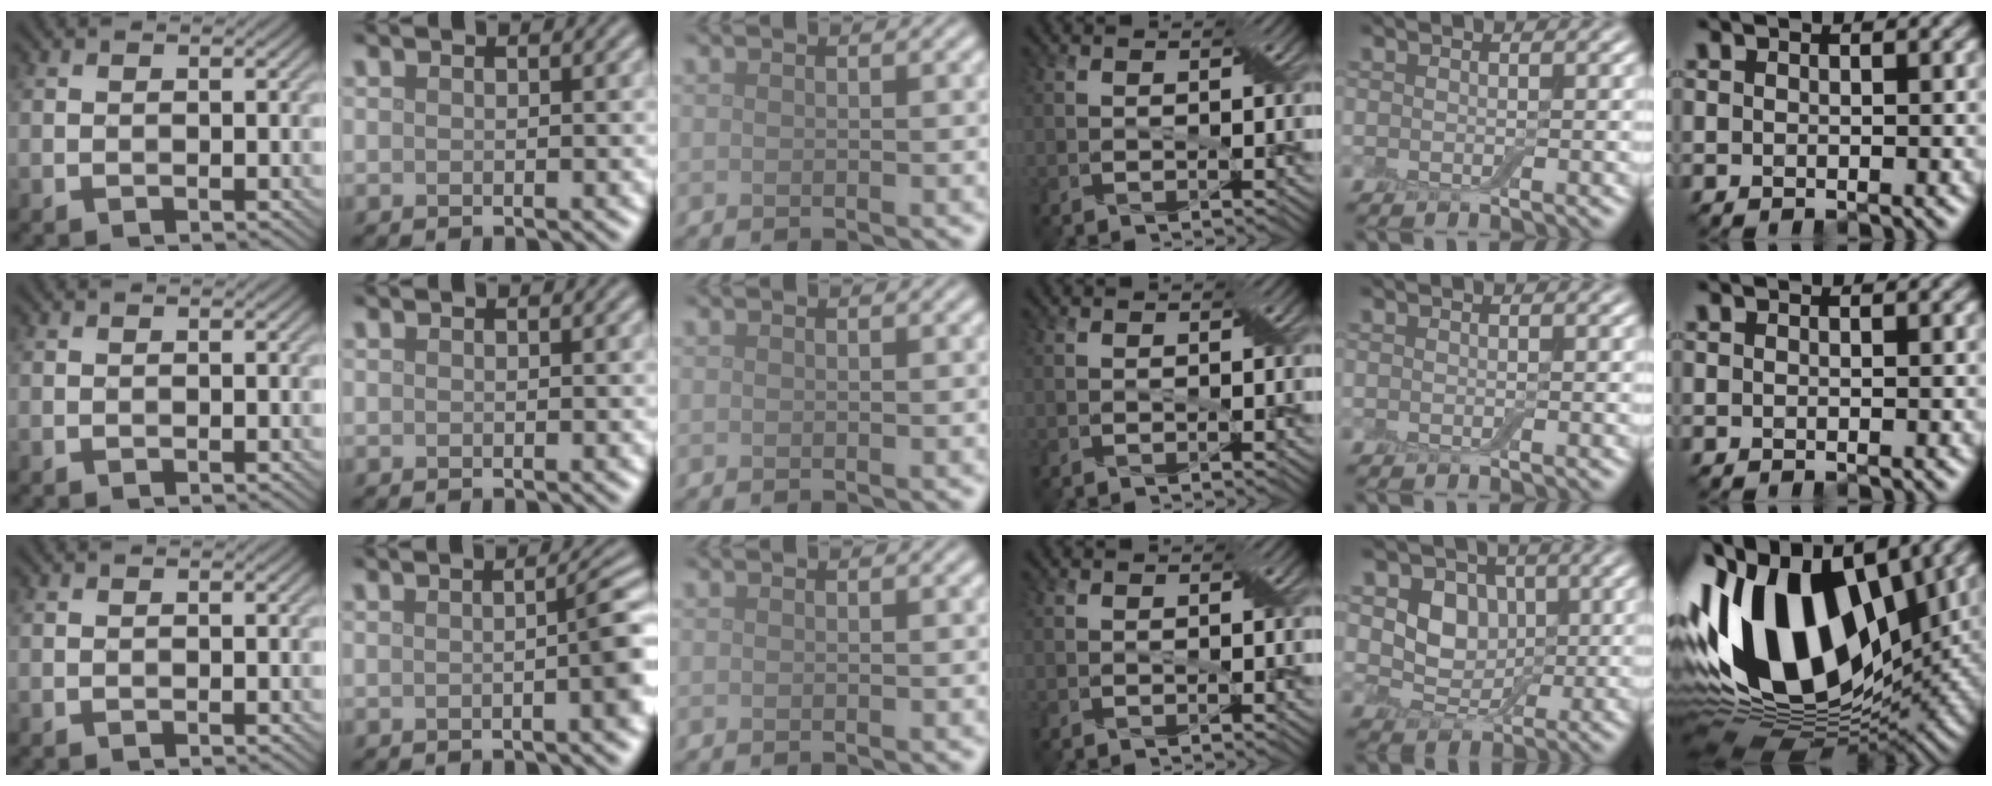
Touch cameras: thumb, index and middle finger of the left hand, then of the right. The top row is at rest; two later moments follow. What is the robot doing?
{"motion": "extract", "object": "drawer"}